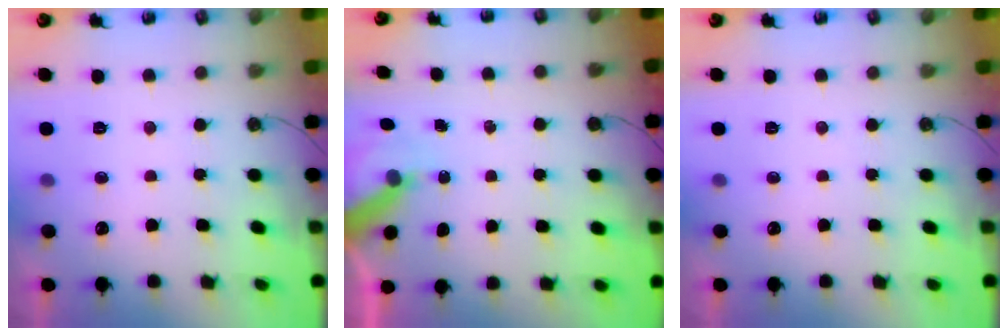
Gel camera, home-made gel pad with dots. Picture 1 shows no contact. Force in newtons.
{"total": 5.3, "press": 5.3, "slide": 0.7}
{"total": 0.0}